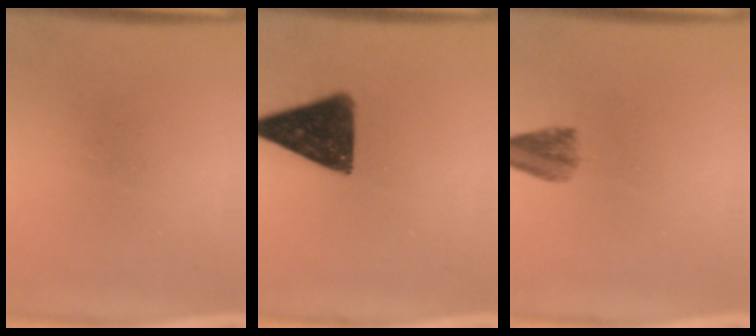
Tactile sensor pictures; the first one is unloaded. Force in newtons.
{"total": 12.7}
{"total": 4.1}